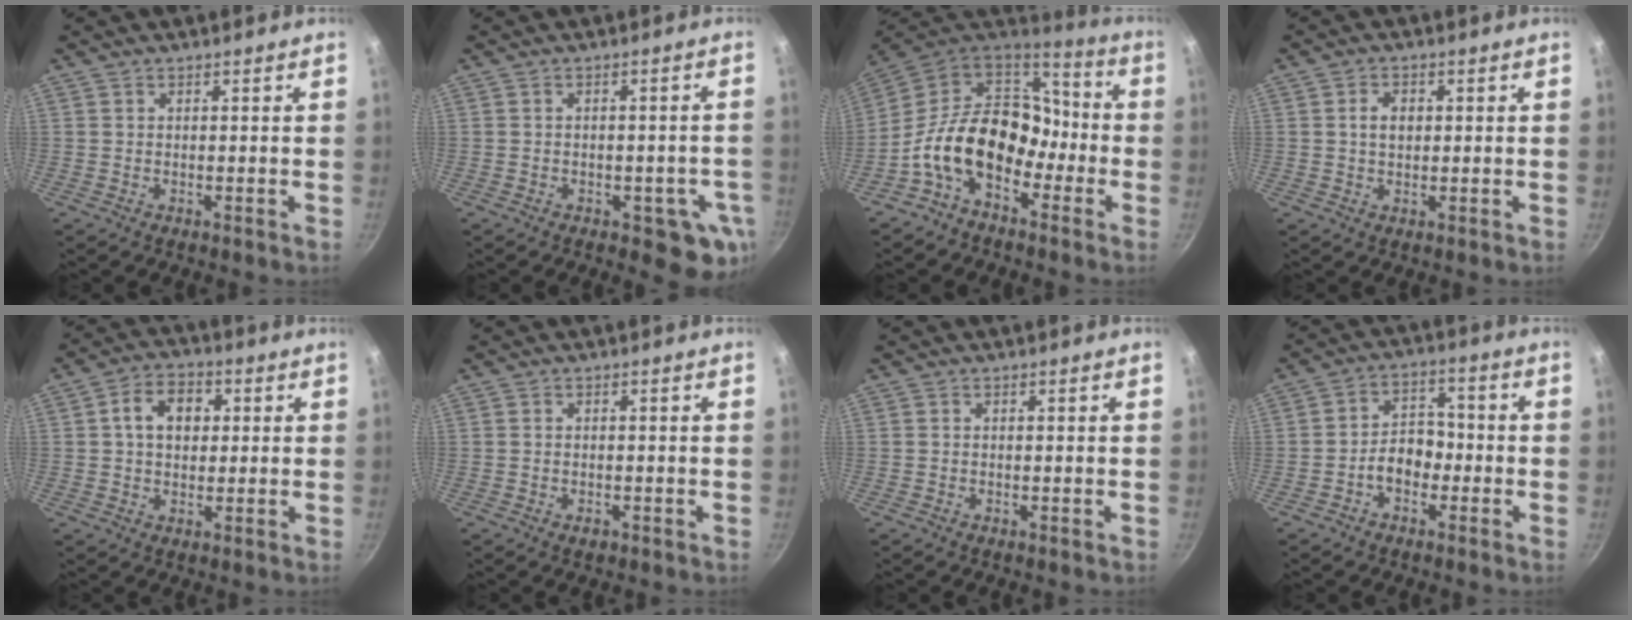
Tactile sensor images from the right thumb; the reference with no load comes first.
{"total": 7.8, "force": [-2.8, 3.9, 6.2], "torque": [-0.036, 0.009, -0.032]}
{"total": 18.4, "force": [-5.8, 12.4, 12.2], "torque": [-0.169, 0.065, -0.125]}
{"total": 3.3, "force": [0.4, 2.4, 2.2], "torque": [-0.025, 0.005, 0.006]}
{"total": 7.9, "force": [1.4, 5.8, 5.1], "torque": [-0.059, 0.011, 0.014]}
{"total": 1.4, "force": [-0.8, 0.8, 0.8], "torque": [-0.013, 0.001, -0.012]}
{"total": 0.0}
{"total": 6.6, "force": [-2.3, 4.6, 4.0], "torque": [-0.031, 0.033, -0.046]}